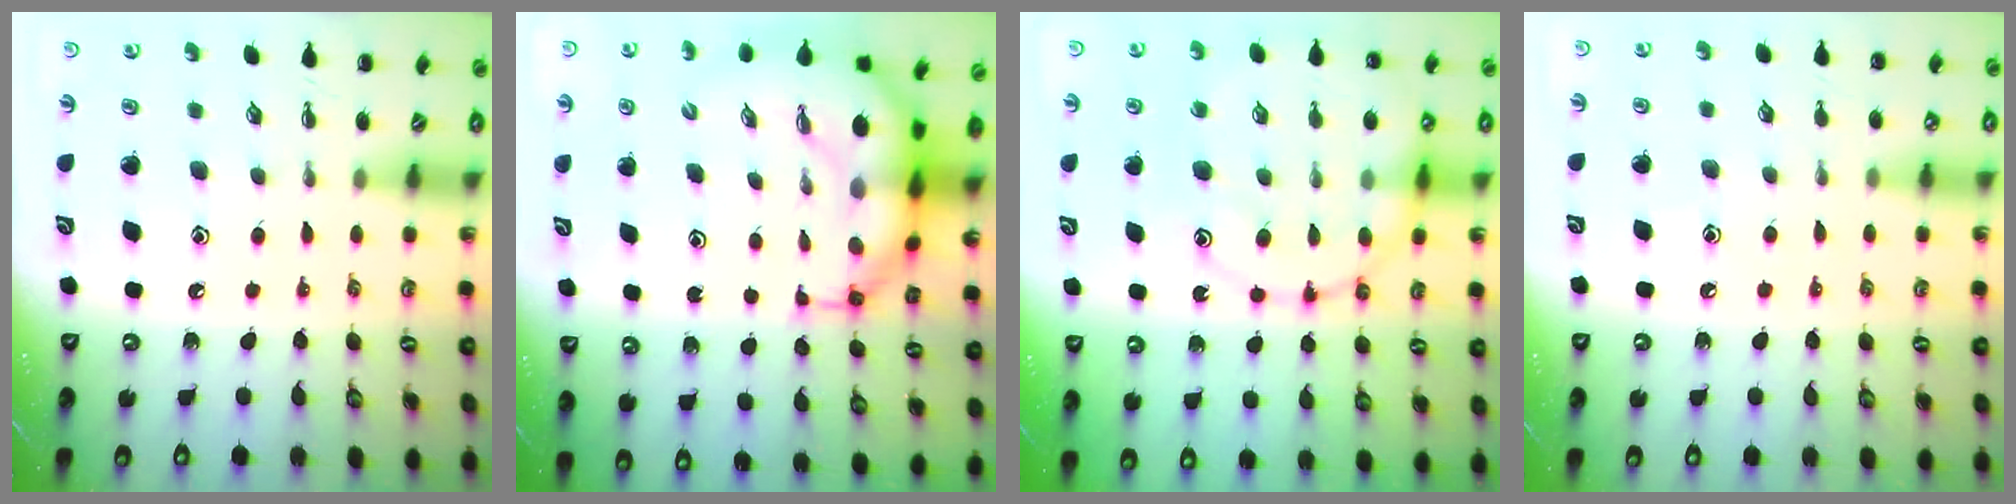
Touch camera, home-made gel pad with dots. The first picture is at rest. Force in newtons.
{"total": 11.4, "press": 11.0, "slide": 3.1}
{"total": 17.1, "press": 17.0, "slide": 2.3}
{"total": 5.7, "press": 5.4, "slide": 1.8}